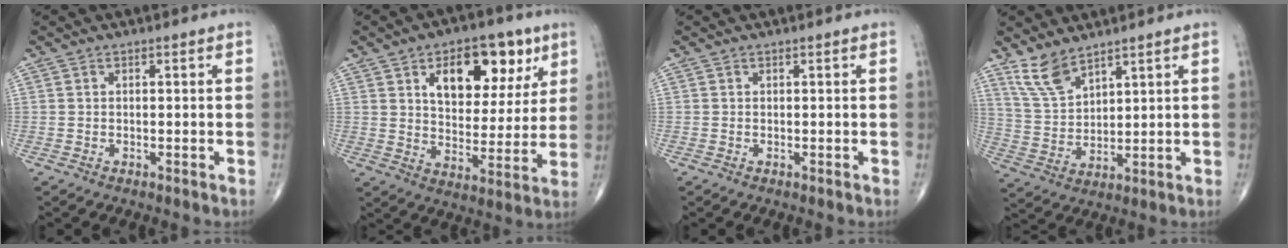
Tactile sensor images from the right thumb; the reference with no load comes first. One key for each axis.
{"total": 16.1, "fx": 7.2, "fy": 9.2, "fz": 11.1, "tx": -0.112, "ty": -0.025, "tz": 0.112}
{"total": 0.0}
{"total": 7.4, "fx": 5.8, "fy": 2.7, "fz": 3.8, "tx": -0.070, "ty": -0.031, "tz": 0.128}